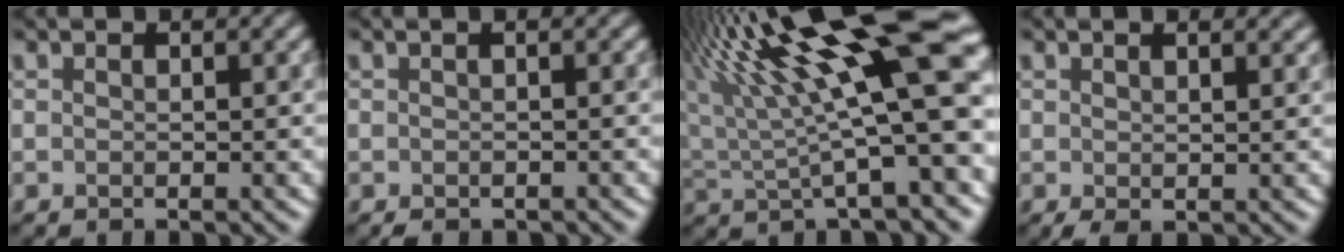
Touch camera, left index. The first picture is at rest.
{"total": 1.0, "force": [-0.8, 0.3, 0.6], "torque": [-0.013, -0.007, -0.012]}
{"total": 16.9, "force": [5.5, 4.1, 15.5], "torque": [-0.254, 0.017, 0.092]}
{"total": 2.1, "force": [0.9, 0.7, 1.7], "torque": [-0.026, 0.001, 0.016]}